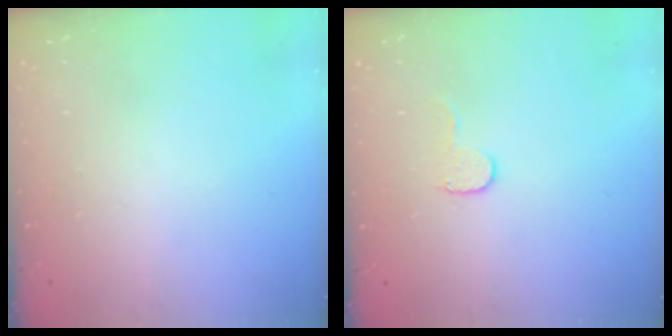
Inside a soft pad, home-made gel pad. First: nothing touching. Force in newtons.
{"total": 5.2, "press": 5.1, "slide": 0.5}